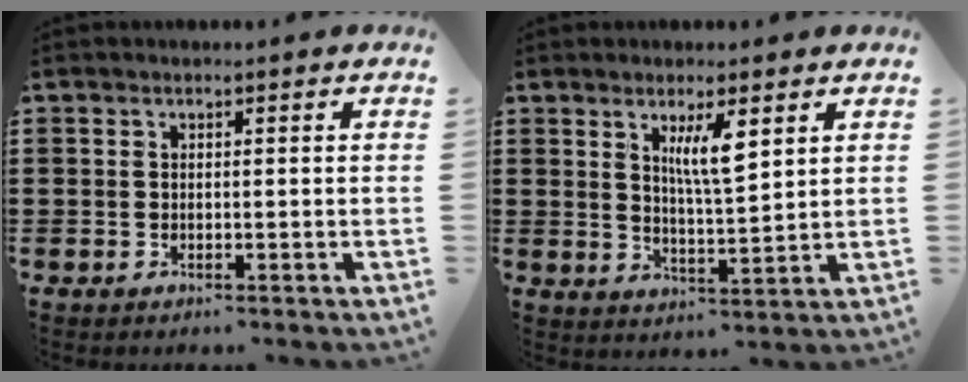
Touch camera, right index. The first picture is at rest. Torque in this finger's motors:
{"motor_torque": [0.30, 0.02, 0.16, 0.10]}